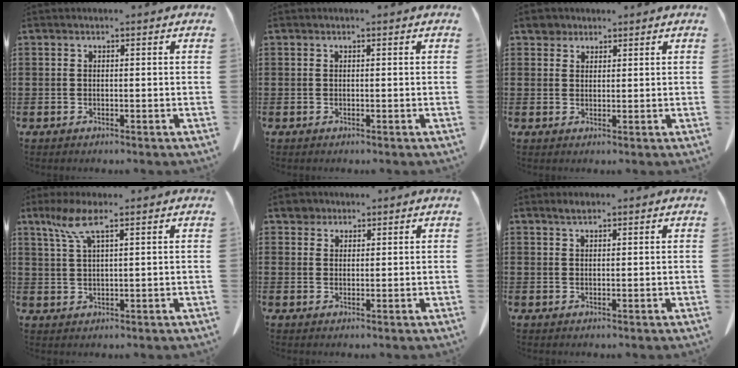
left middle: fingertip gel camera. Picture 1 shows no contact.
{"total": 0.0}
{"total": 2.2, "force": [1.9, 1.1, 0.1], "torque": [-0.001, 0.003, 0.035]}
{"total": 5.2, "force": [3.1, 0.7, 4.1], "torque": [-0.089, 0.005, 0.055]}
{"total": 2.1, "force": [1.9, 1.1, 0.0], "torque": [0.001, 0.005, 0.035]}
{"total": 1.2, "force": [1.1, 0.1, 0.5], "torque": [-0.010, 0.000, 0.021]}